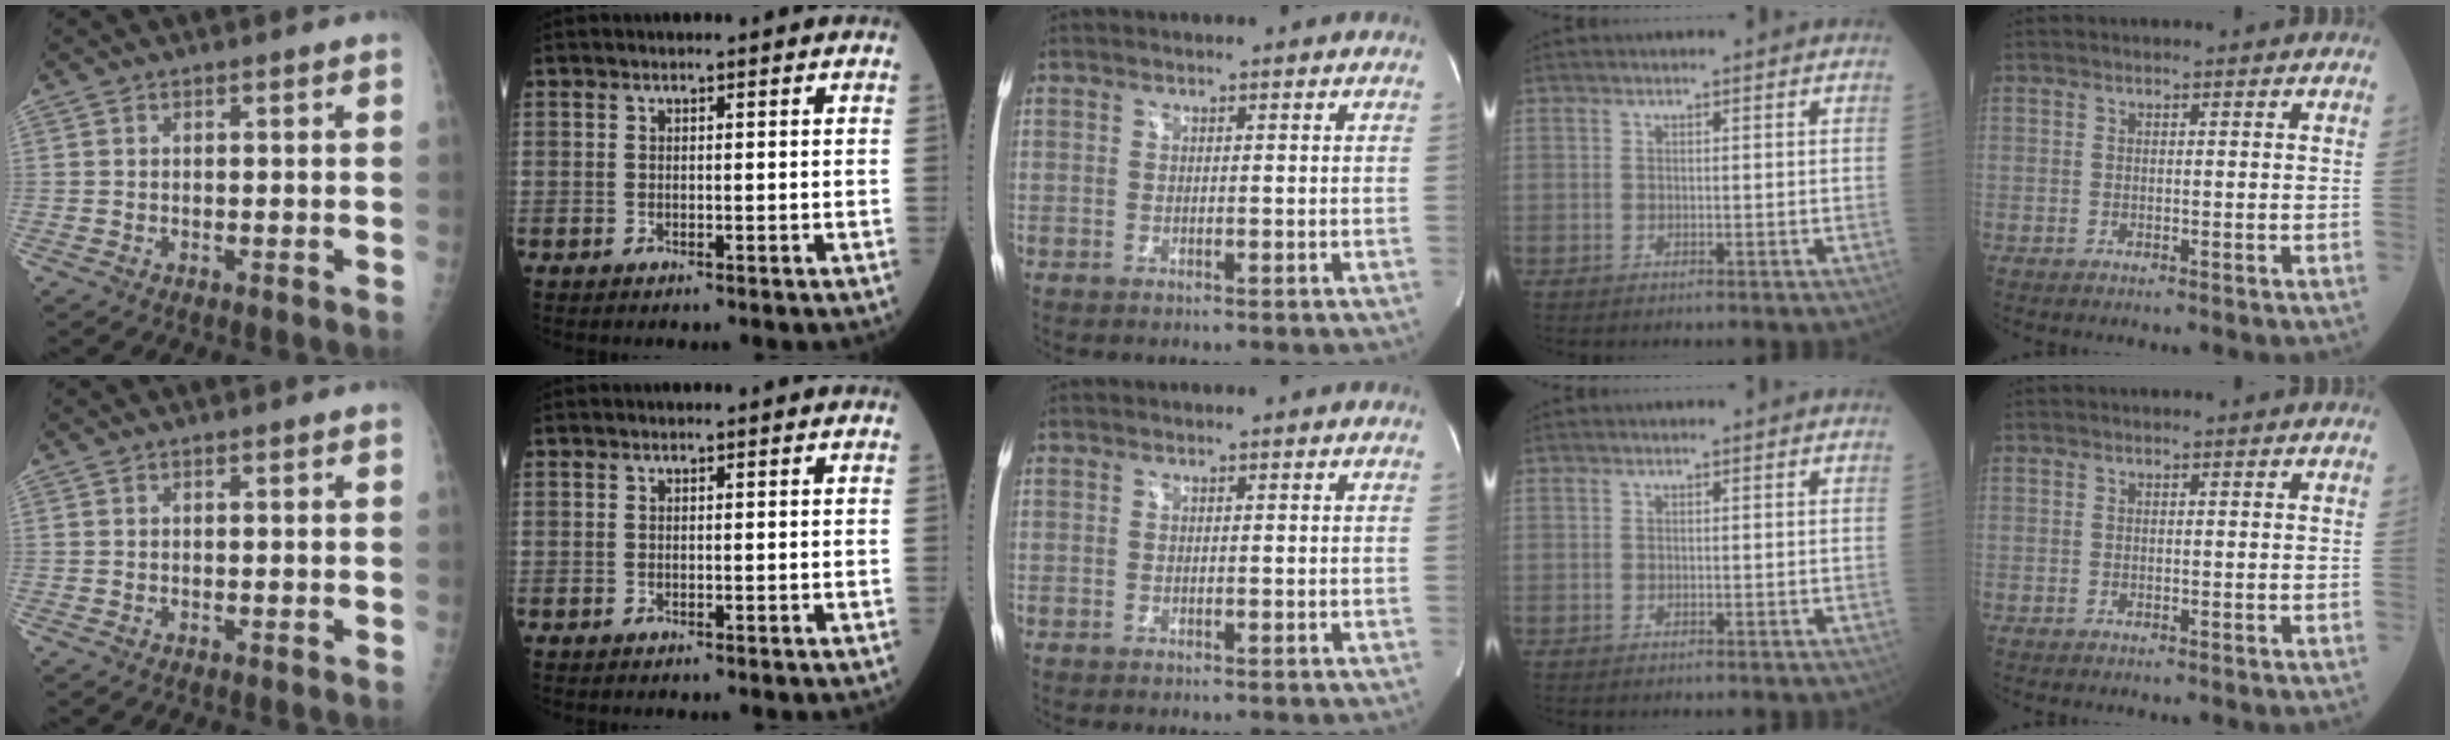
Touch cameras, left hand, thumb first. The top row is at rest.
{}